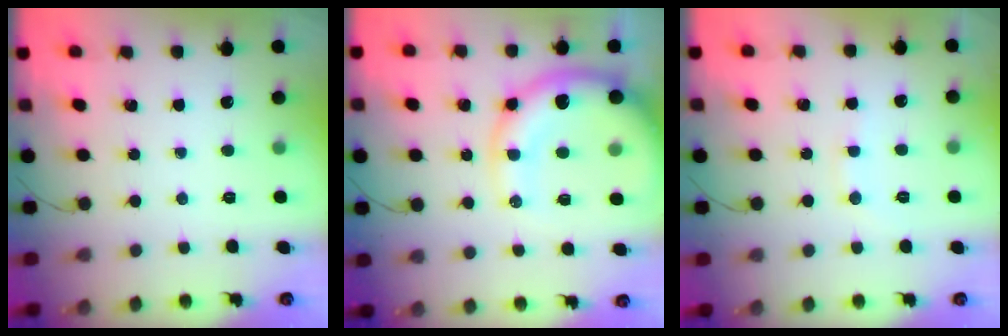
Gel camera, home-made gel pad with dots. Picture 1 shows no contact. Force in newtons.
{"total": 17.5, "press": 17.1, "slide": 3.8}
{"total": 6.4, "press": 6.2, "slide": 1.4}